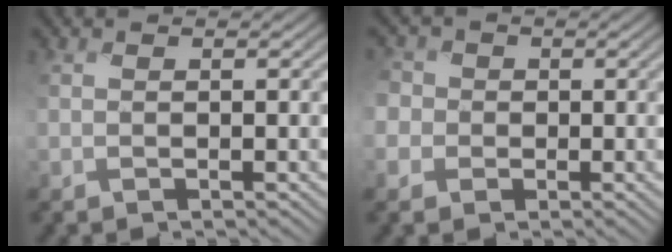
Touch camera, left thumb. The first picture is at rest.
{"total": 4.3, "force": [0.0, 4.1, 1.2], "torque": [-0.042, 0.011, -0.022]}